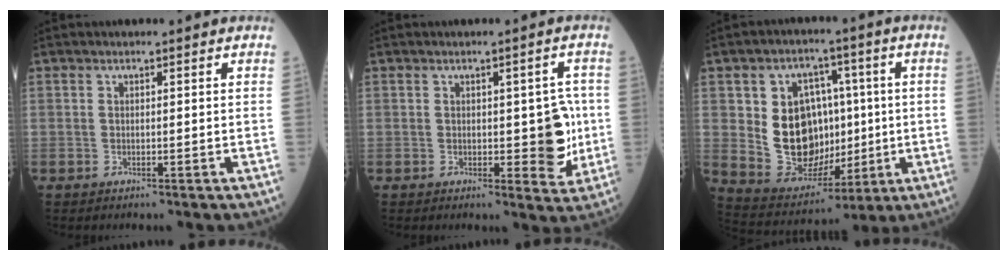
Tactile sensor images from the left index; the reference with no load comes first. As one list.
[{"total": 5.8, "force": [-0.4, 2.7, 5.1], "torque": [-0.055, 0.005, 0.005]}, {"total": 13.6, "force": [1.0, 10.1, 9.0], "torque": [-0.172, 0.029, 0.045]}]